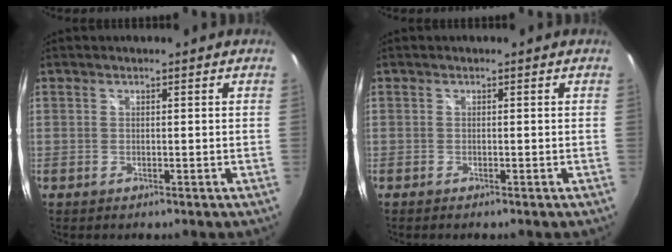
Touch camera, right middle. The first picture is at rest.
{"total": 0.6, "force": [-0.6, -0.1, 0.3], "torque": [-0.005, -0.003, -0.011]}